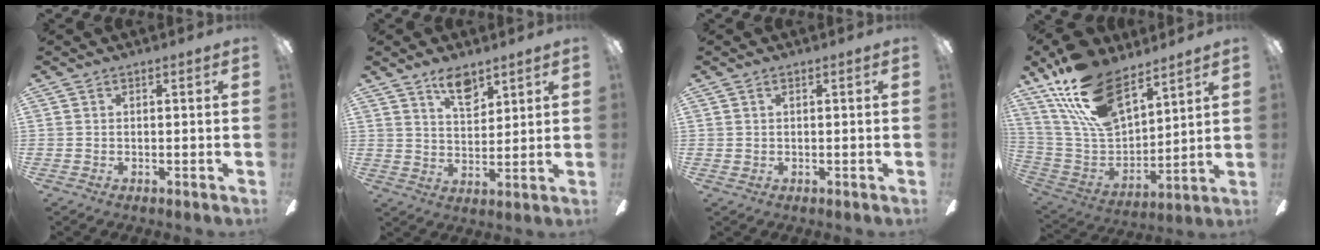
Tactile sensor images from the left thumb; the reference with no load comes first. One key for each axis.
{"total": 7.4, "fx": 5.4, "fy": 3.1, "fz": 3.9, "tx": -0.059, "ty": -0.025, "tz": 0.094}
{"total": 0.7, "fx": 0.3, "fy": 0.4, "fz": 0.4, "tx": -0.008, "ty": 0.003, "tz": 0.005}
{"total": 21.1, "fx": 14.0, "fy": 9.8, "fz": 12.4, "tx": -0.259, "ty": -0.080, "tz": 0.253}